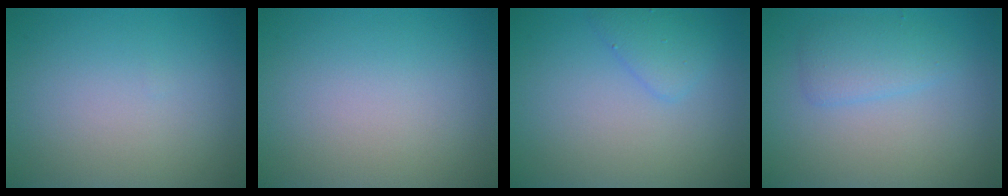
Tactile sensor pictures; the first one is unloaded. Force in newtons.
{"total": 0.0}
{"total": 1.9, "press": 1.9, "slide": 0.0}
{"total": 2.3, "press": 2.3, "slide": 0.2}